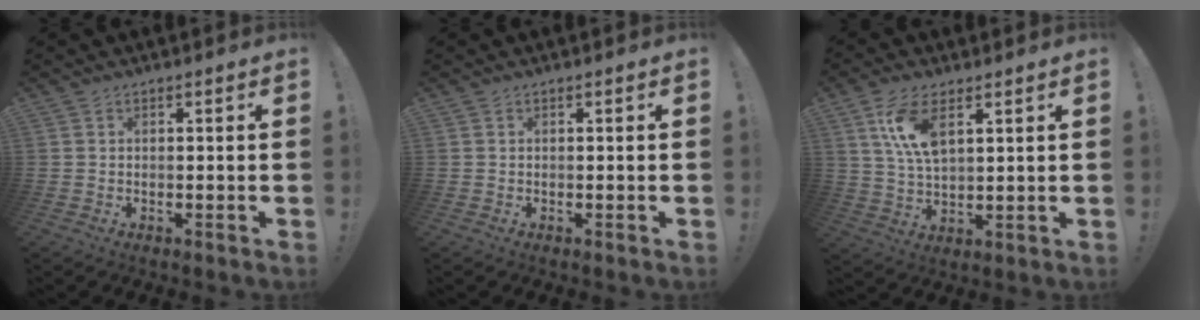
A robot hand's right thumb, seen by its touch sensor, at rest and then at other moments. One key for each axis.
{"total": 0.0}
{"total": 10.1, "fx": 4.7, "fy": 4.6, "fz": 7.7, "tx": -0.157, "ty": -0.011, "tz": 0.084}